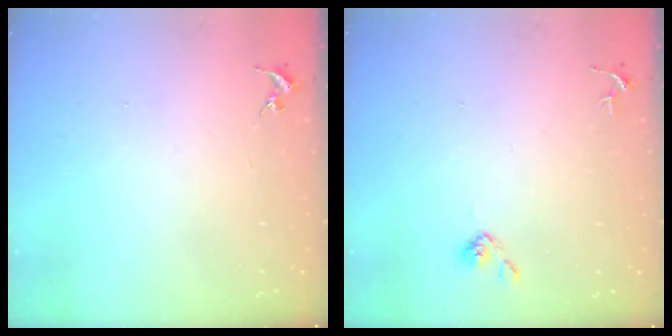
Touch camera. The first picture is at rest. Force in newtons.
{"total": 3.9, "press": 3.9, "slide": 0.5}